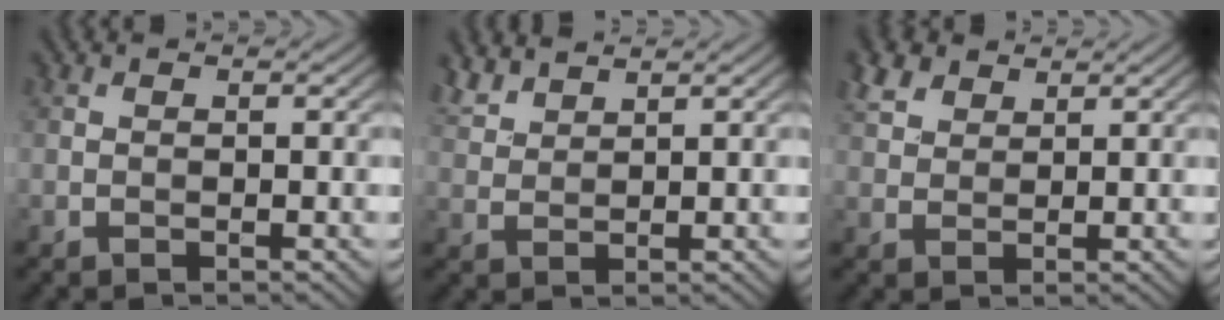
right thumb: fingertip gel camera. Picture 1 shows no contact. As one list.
[{"total": 3.5, "force": [3.1, 1.1, 1.3], "torque": [-0.035, 0.007, 0.071]}, {"total": 3.9, "force": [2.6, 2.4, 1.8], "torque": [-0.049, 0.009, 0.056]}]